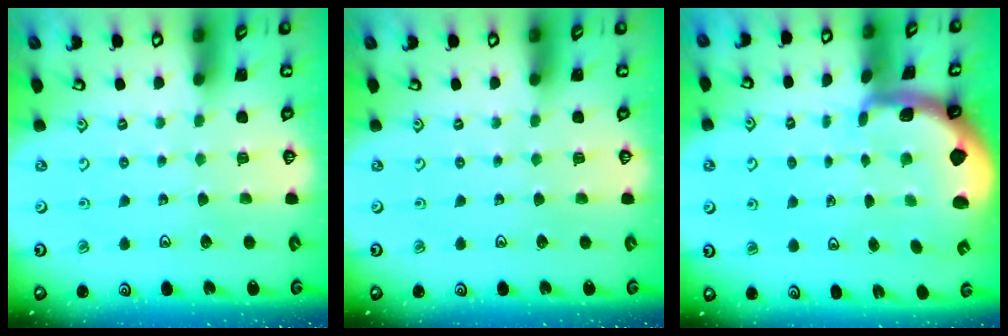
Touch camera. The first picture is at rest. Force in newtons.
{"total": 0.0}
{"total": 1.9, "press": 1.9, "slide": 0.4}